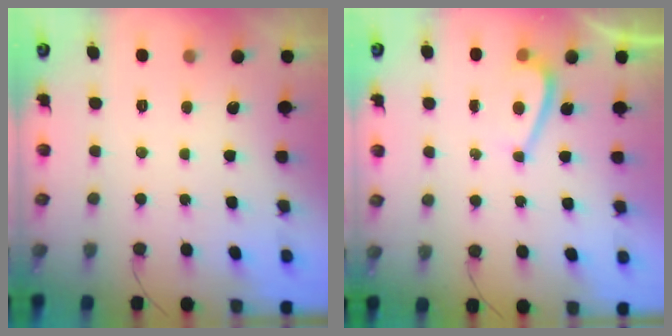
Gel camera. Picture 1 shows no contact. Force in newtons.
{"total": 3.4, "press": 3.4, "slide": 0.5}